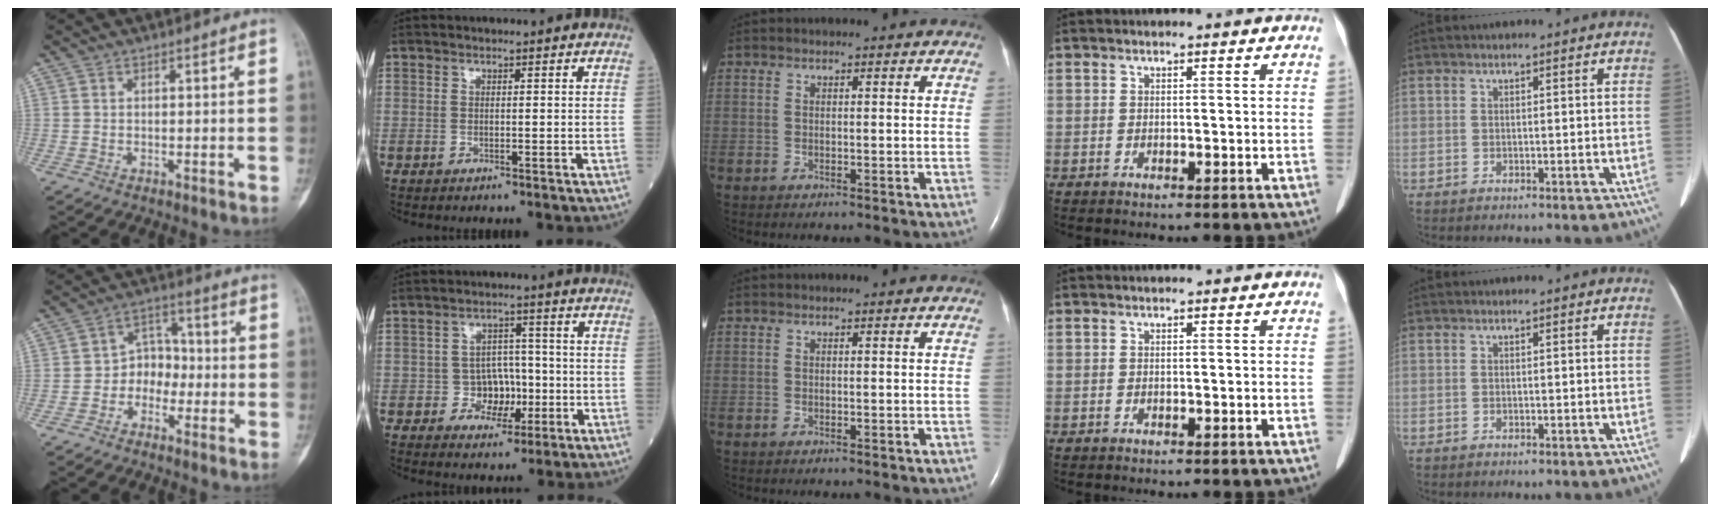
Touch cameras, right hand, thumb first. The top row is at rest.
{"thumb": {"total": 6.2, "force": [-1.9, 5.1, 3.1], "torque": [-0.010, 0.032, -0.047]}, "index": {"total": 5.2, "force": [-1.3, 4.5, 2.2], "torque": [-0.019, 0.015, -0.018]}}